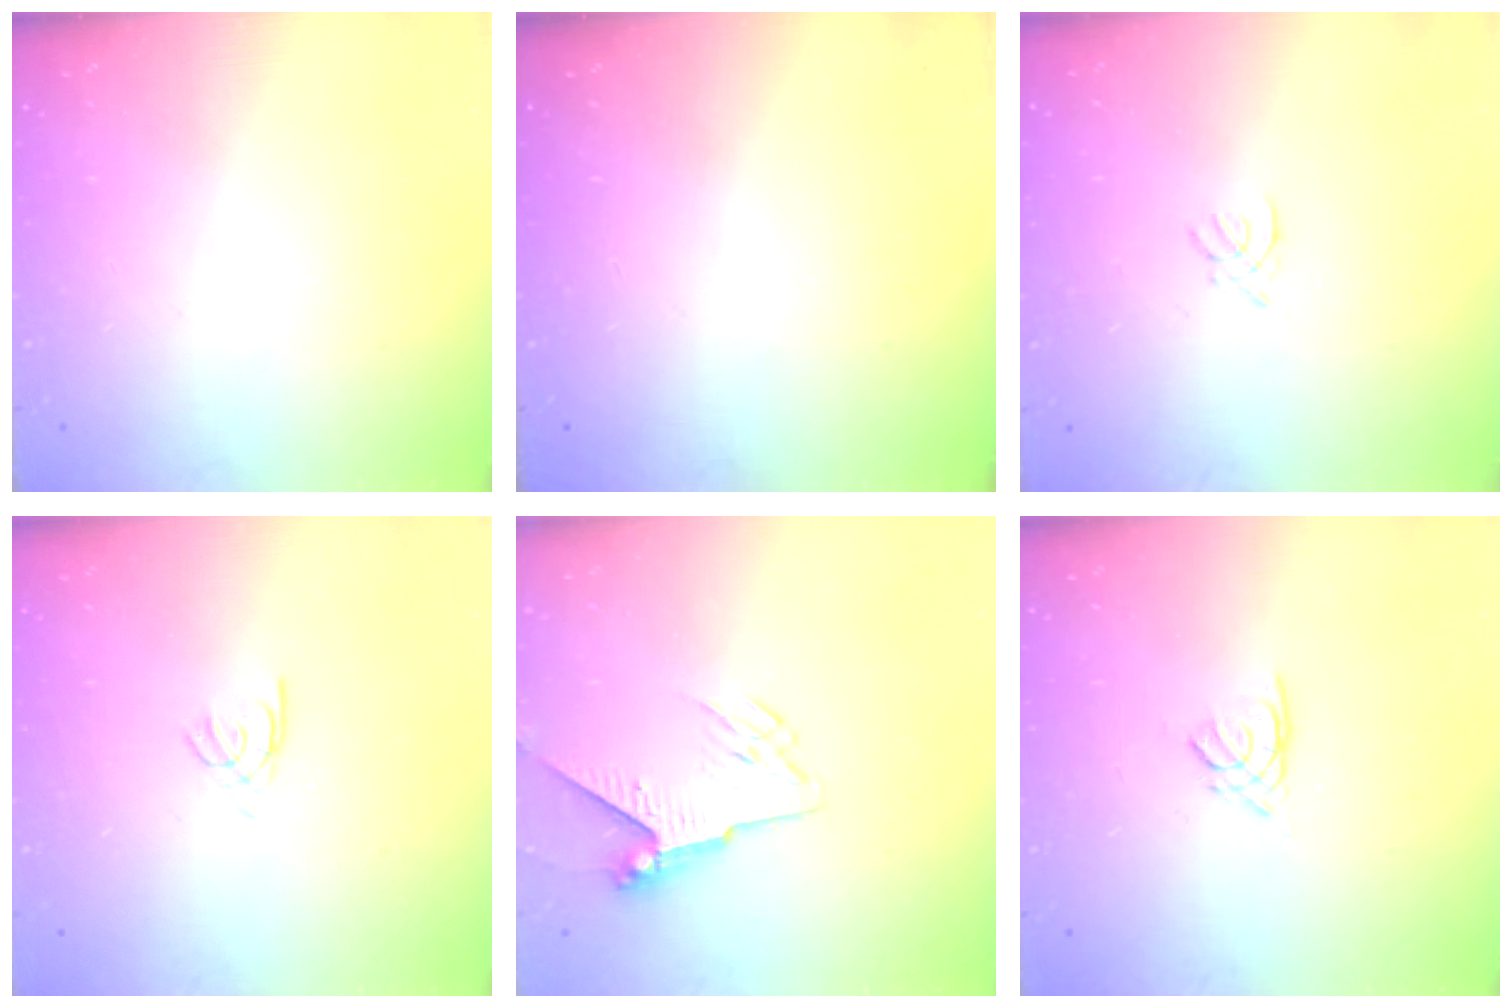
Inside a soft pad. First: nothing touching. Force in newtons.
{"total": 0.0}
{"total": 1.8, "press": 1.8, "slide": 0.4}
{"total": 2.1, "press": 2.1, "slide": 0.2}
{"total": 8.1, "press": 8.0, "slide": 1.3}
{"total": 1.9, "press": 1.8, "slide": 0.5}